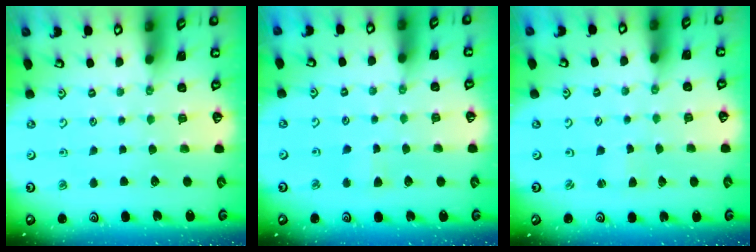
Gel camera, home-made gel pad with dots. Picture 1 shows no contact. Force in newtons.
{"total": 2.8, "press": 2.7, "slide": 0.4}
{"total": 1.5, "press": 1.5, "slide": 0.3}